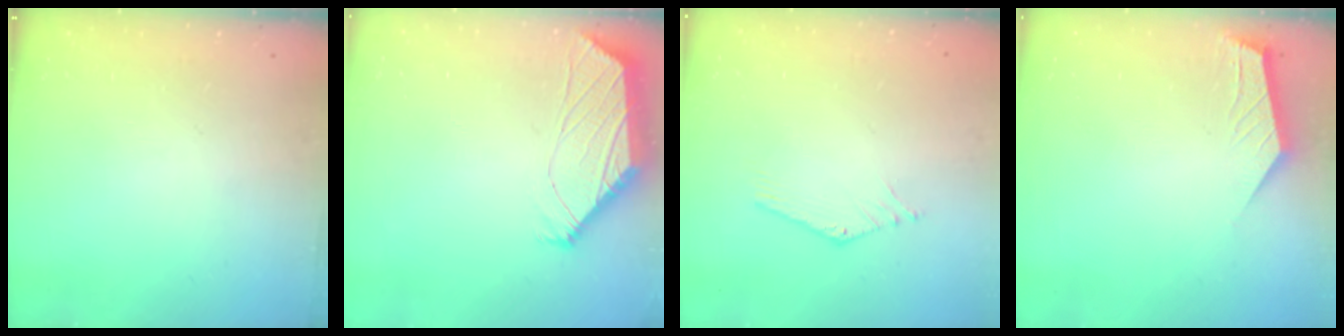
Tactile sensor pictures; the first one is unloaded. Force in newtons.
{"total": 1.7, "press": 1.6, "slide": 0.3}
{"total": 1.2, "press": 1.2, "slide": 0.1}
{"total": 2.2, "press": 2.1, "slide": 0.4}